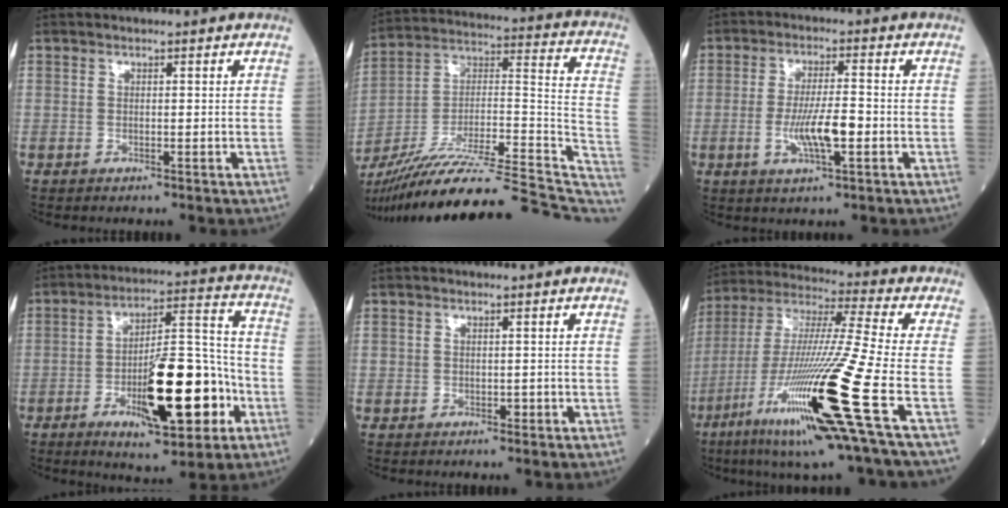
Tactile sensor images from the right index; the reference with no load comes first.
{"total": 33.0, "force": [-27.8, 3.9, 17.5], "torque": [-0.236, -0.012, -0.409]}
{"total": 7.0, "force": [-1.7, 1.0, 6.7], "torque": [-0.131, -0.005, -0.028]}
{"total": 16.5, "force": [-5.6, 4.3, 14.9], "torque": [-0.243, 0.008, -0.078]}
{"total": 0.7, "force": [0.0, 0.6, 0.4], "torque": [-0.008, 0.003, 0.003]}
{"total": 23.2, "force": [-9.3, -1.1, 21.2], "torque": [-0.421, -0.049, -0.176]}